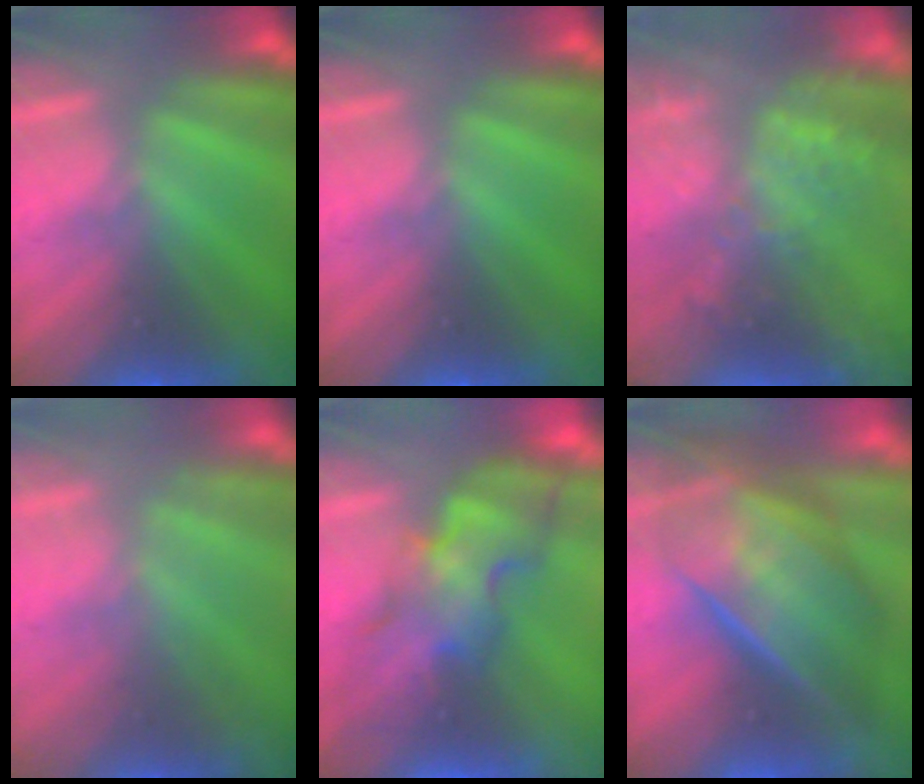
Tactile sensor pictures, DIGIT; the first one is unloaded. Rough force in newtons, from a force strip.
{"total": 0.0}
{"total": 7.5}
{"total": 2.4}
{"total": 3.3}
{"total": 8.1}